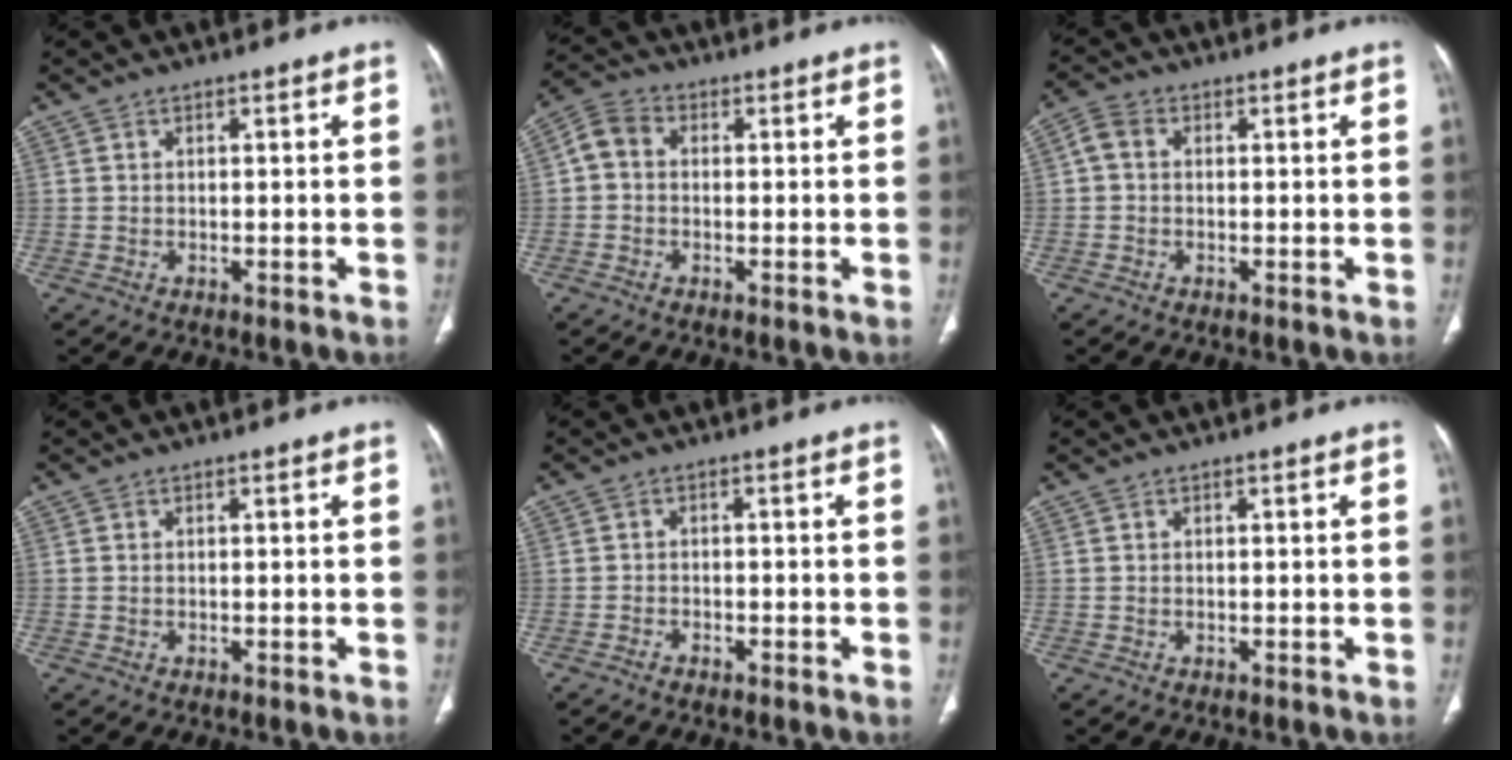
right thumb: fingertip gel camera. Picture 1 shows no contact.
{"total": 4.5, "force": [0.2, 3.5, 2.7], "torque": [-0.047, 0.012, -0.011]}
{"total": 2.9, "force": [0.3, 2.2, 1.9], "torque": [-0.037, 0.007, -0.003]}
{"total": 0.0}
{"total": 1.2, "force": [-1.1, 0.4, 0.5], "torque": [-0.014, 0.006, -0.017]}
{"total": 0.0}